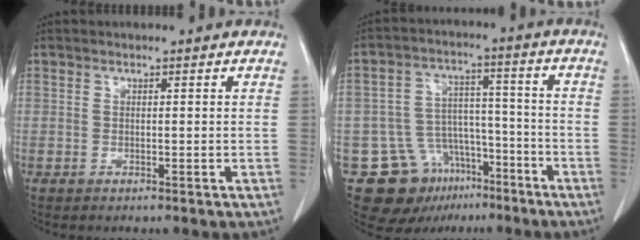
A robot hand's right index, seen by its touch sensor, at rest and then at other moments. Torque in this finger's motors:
{"motor_torque": [-0.33, -0.14, -1.05, -0.21]}